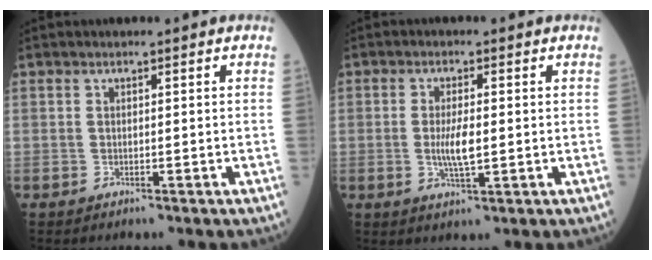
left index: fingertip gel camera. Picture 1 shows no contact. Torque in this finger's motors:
{"motor_torque": [0.80, 0.31, 0.14, 0.04]}